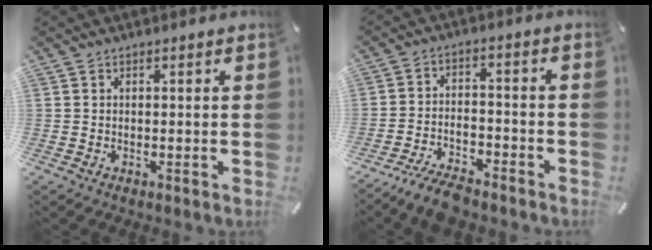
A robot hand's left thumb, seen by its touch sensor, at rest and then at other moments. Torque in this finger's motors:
{"motor_torque": [-0.73, 0.82, 0.15, 0.13, 0.11]}